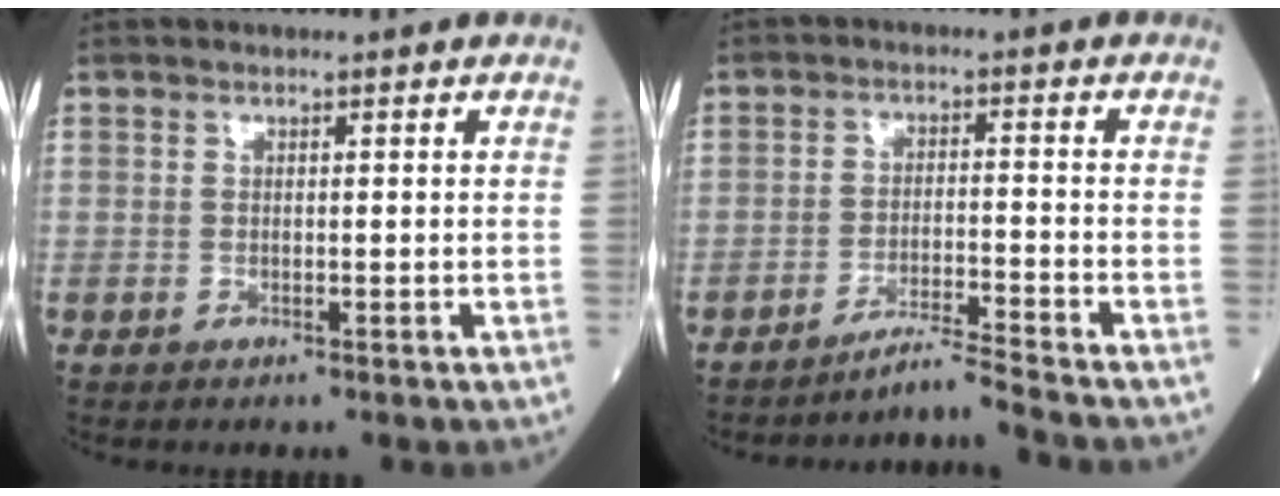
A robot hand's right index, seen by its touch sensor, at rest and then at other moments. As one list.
[{"total": 5.5, "force": [-4.8, -2.5, 0.7], "torque": [-0.016, -0.017, -0.085]}]